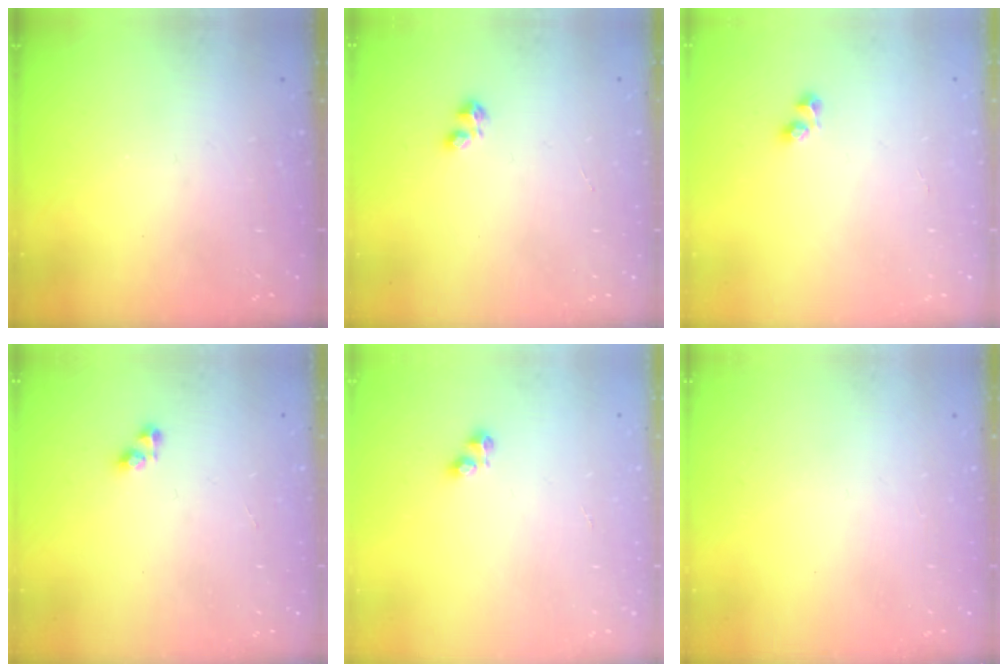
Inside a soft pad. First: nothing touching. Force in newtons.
{"total": 1.5, "press": 1.5, "slide": 0.3}
{"total": 3.0, "press": 2.7, "slide": 1.3}
{"total": 3.6, "press": 3.6, "slide": 0.5}
{"total": 2.8, "press": 2.8, "slide": 0.4}
{"total": 0.0}